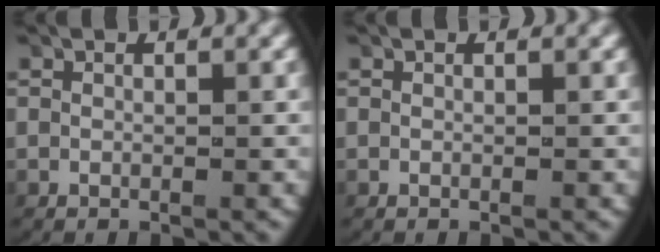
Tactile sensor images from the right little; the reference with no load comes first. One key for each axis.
{"total": 0.0}